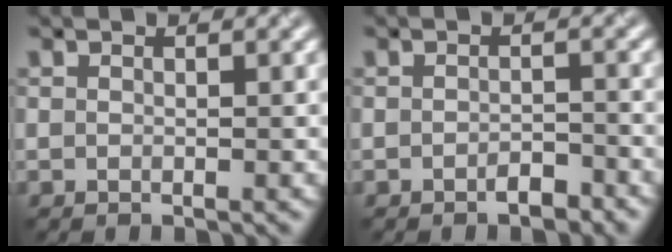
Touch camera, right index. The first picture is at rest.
{"total": 1.5, "force": [-1.1, 0.5, 0.8], "torque": [-0.012, 0.002, -0.019]}